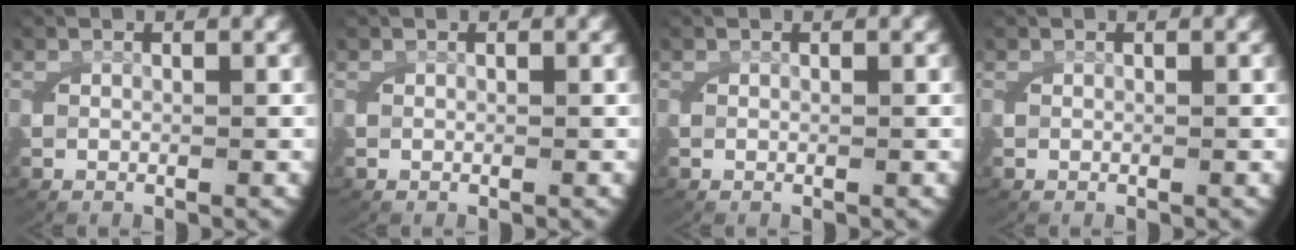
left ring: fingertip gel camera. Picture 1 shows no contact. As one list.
[{"total": 0.0}, {"total": 0.0}, {"total": 0.0}]